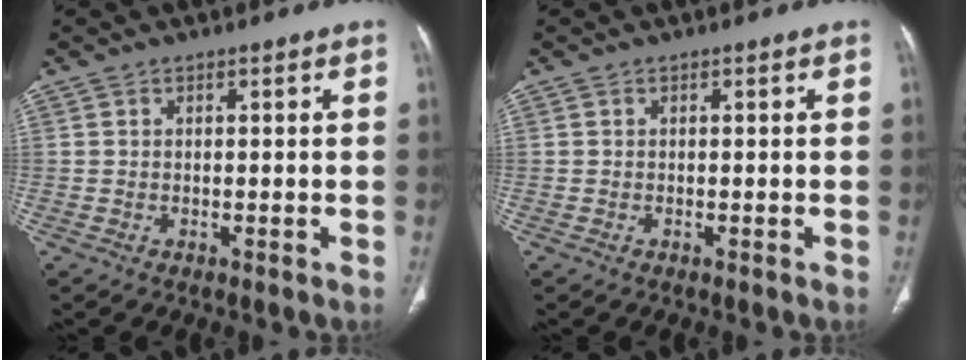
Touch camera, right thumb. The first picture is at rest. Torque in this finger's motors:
{"motor_torque": [-0.06, -0.19, 0.40, -0.04, -0.06]}